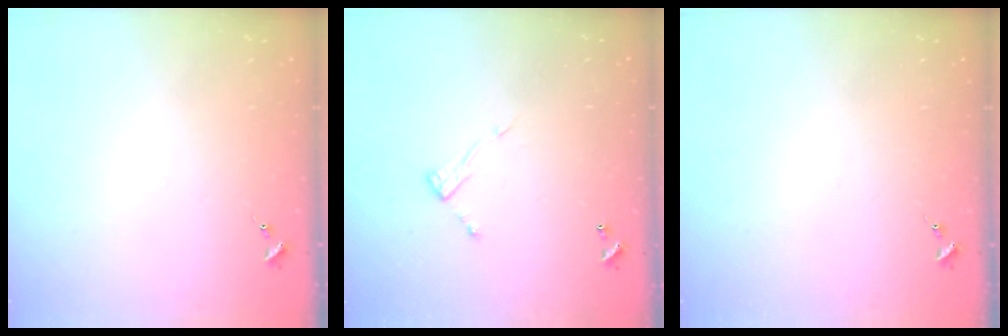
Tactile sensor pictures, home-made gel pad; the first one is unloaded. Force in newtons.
{"total": 6.4, "press": 6.4, "slide": 0.2}
{"total": 0.0}